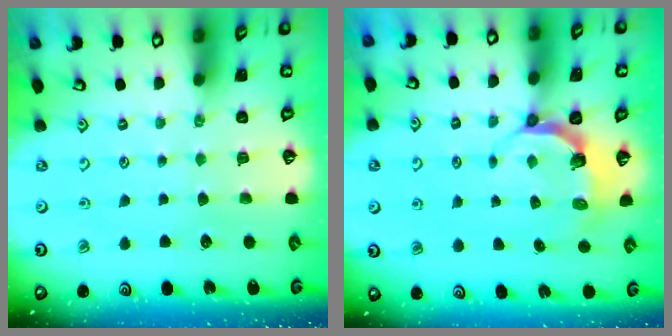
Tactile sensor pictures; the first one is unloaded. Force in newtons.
{"total": 5.5, "press": 4.5, "slide": 3.1}